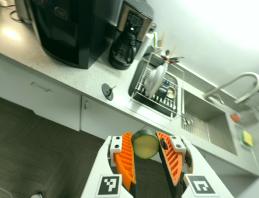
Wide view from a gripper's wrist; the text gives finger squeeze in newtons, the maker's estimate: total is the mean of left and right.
{"total": 9.5, "left": 9.5, "right": 9.4}